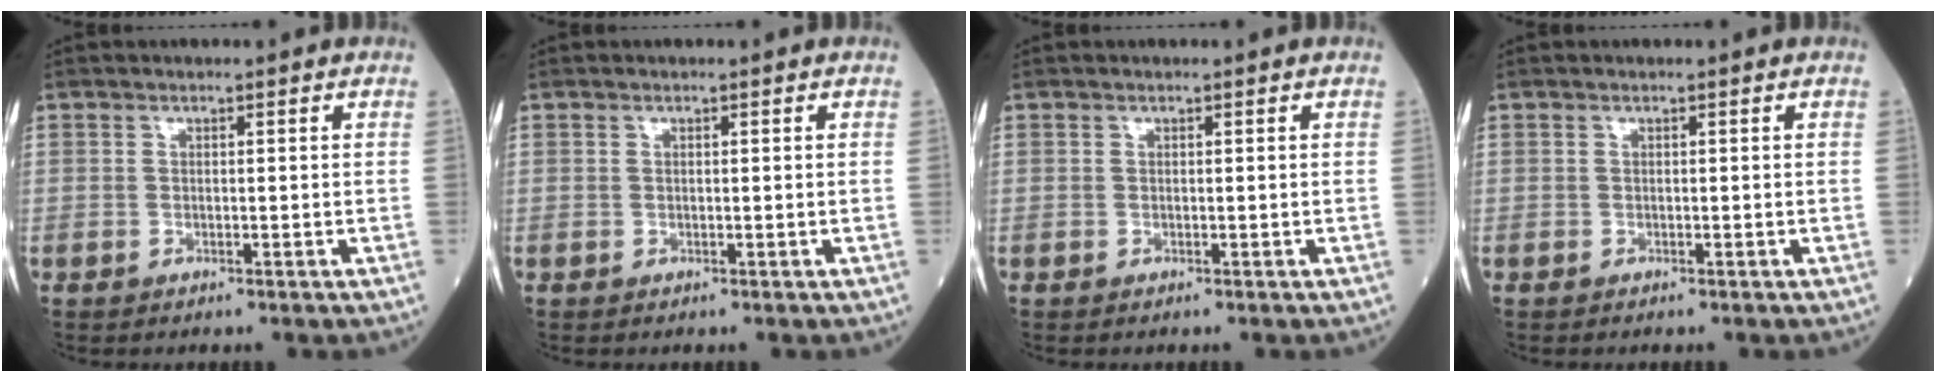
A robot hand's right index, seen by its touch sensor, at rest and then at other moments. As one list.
[{"total": 0.0}, {"total": 0.0}, {"total": 0.0}]